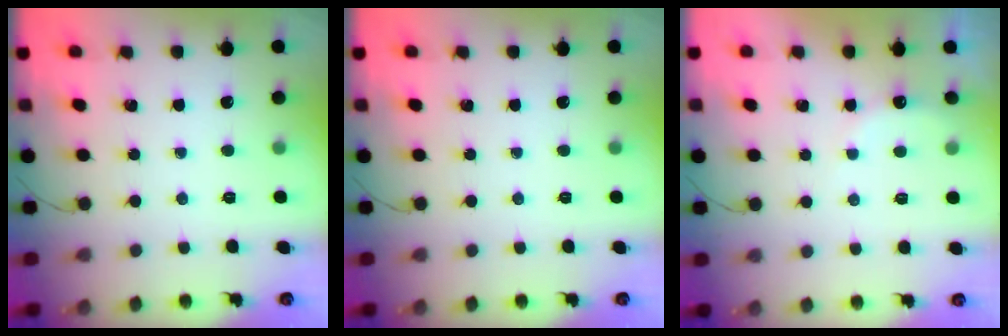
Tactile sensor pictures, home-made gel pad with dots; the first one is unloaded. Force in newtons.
{"total": 0.0}
{"total": 5.8, "press": 5.7, "slide": 1.0}